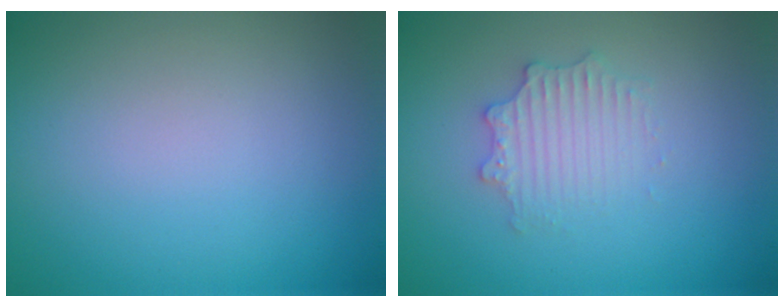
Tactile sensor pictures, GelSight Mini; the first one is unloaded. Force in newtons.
{"total": 2.6, "press": 2.6, "slide": 0.4}